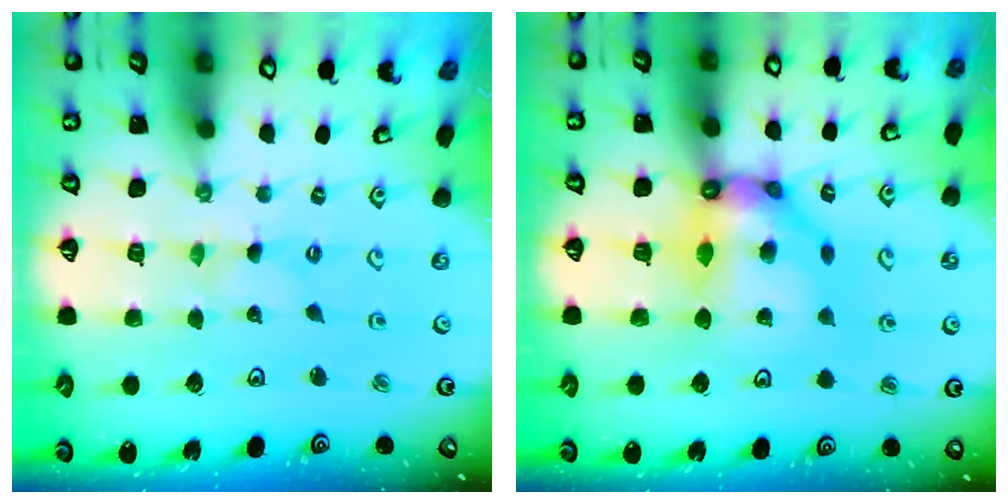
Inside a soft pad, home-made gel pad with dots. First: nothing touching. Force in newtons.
{"total": 11.8, "press": 11.7, "slide": 1.3}